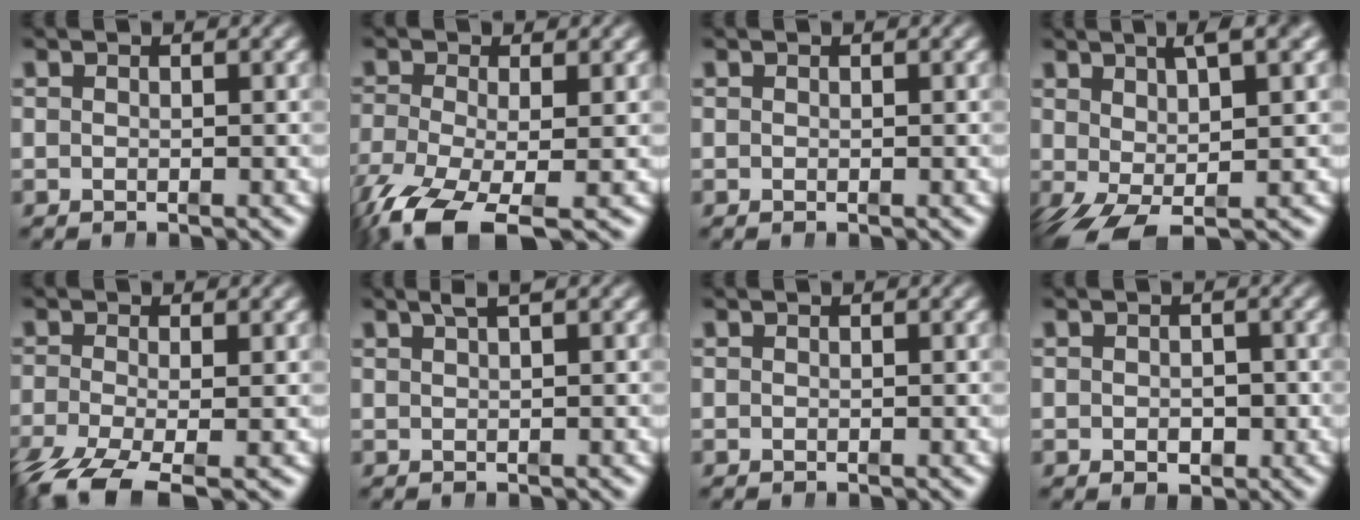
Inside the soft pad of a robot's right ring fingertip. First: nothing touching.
{"total": 6.5, "force": [-4.2, 2.7, 4.1], "torque": [-0.096, -0.044, -0.044]}
{"total": 0.0}
{"total": 7.4, "force": [-0.1, 3.3, 6.7], "torque": [-0.114, -0.019, 0.020]}
{"total": 5.9, "force": [-4.4, 2.0, 3.5], "torque": [-0.075, -0.039, -0.049]}
{"total": 2.2, "force": [1.5, -0.6, 1.5], "torque": [-0.010, 0.011, 0.025]}
{"total": 0.0}
{"total": 1.8, "force": [-0.7, 1.1, 1.2], "torque": [-0.013, -0.014, -0.003]}